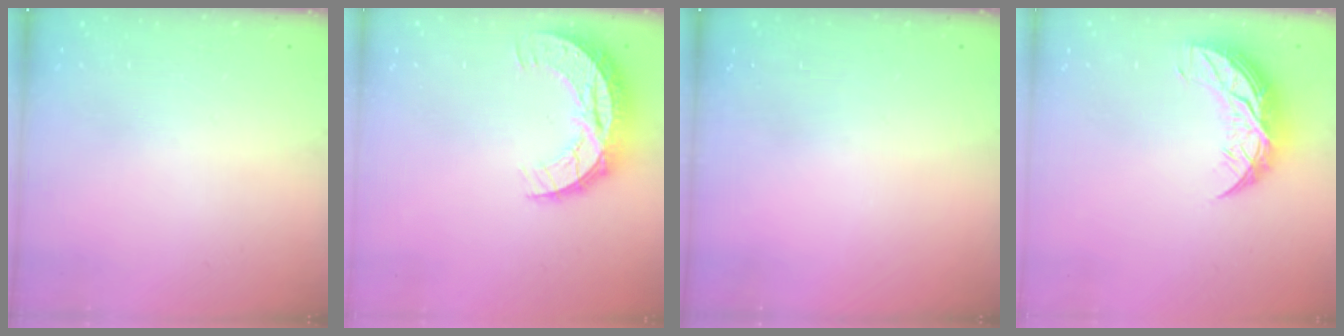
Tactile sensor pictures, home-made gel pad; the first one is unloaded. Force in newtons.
{"total": 10.4, "press": 10.4, "slide": 0.6}
{"total": 0.0}
{"total": 9.9, "press": 9.9, "slide": 0.5}